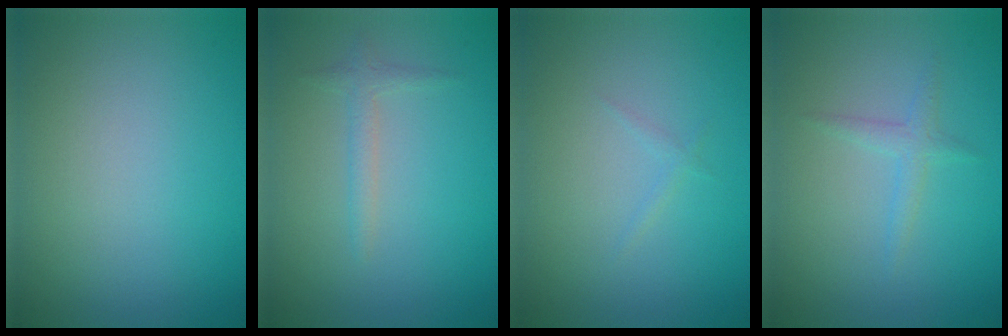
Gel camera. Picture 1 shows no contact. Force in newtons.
{"total": 1.3, "press": 1.3, "slide": 0.0}
{"total": 0.5, "press": 0.5, "slide": 0.1}
{"total": 0.7, "press": 0.6, "slide": 0.1}